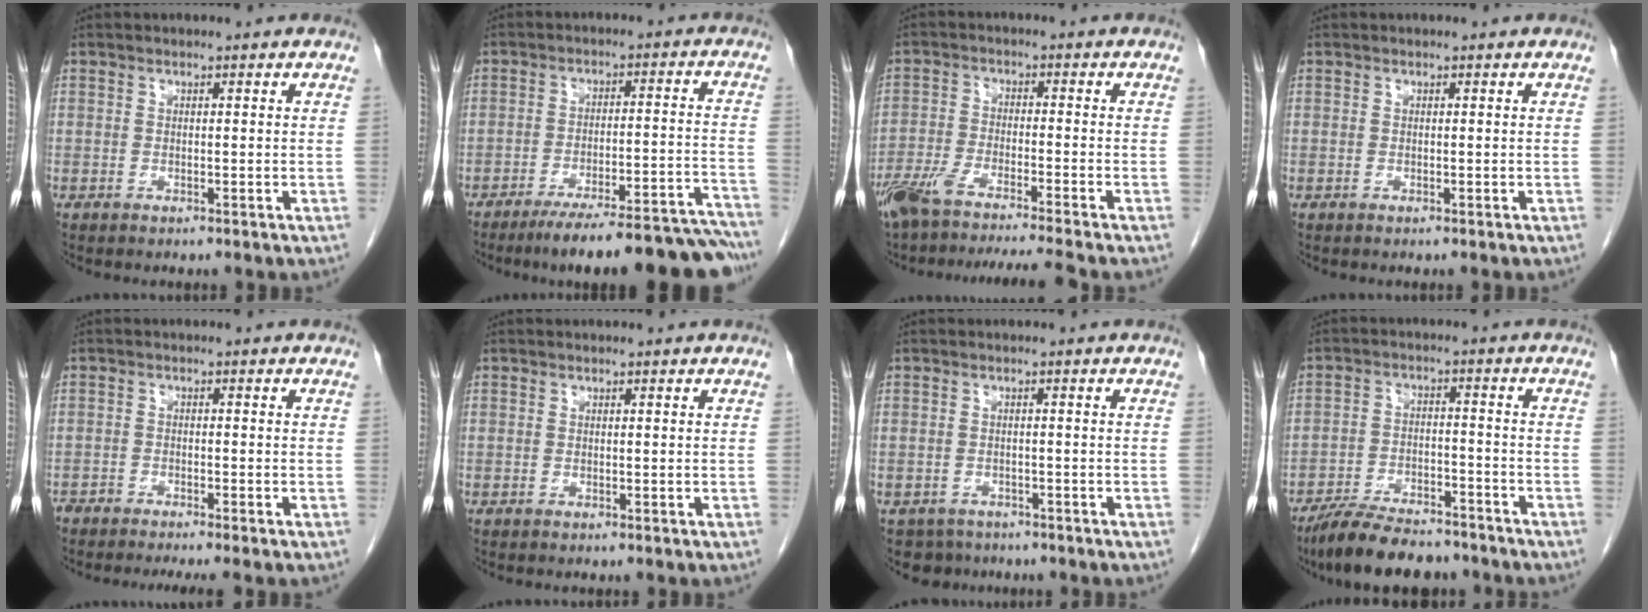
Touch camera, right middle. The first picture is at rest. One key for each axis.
{"total": 20.7, "fx": -18.6, "fy": 1.6, "fz": 8.9, "tx": -0.057, "ty": 0.019, "tz": -0.248}
{"total": 12.4, "fx": -10.7, "fy": -0.6, "fz": 6.2, "tx": -0.100, "ty": -0.018, "tz": -0.174}
{"total": 0.0}
{"total": 5.6, "fx": -4.8, "fy": 0.3, "fz": 2.8, "tx": -0.033, "ty": -0.009, "tz": -0.079}
{"total": 0.0}
{"total": 3.4, "fx": -2.7, "fy": 2.1, "fz": -0.3, "tx": 0.002, "ty": 0.001, "tz": -0.041}
{"total": 11.4, "fx": -9.8, "fy": 3.3, "fz": 4.8, "tx": -0.079, "ty": -0.007, "tz": -0.159}